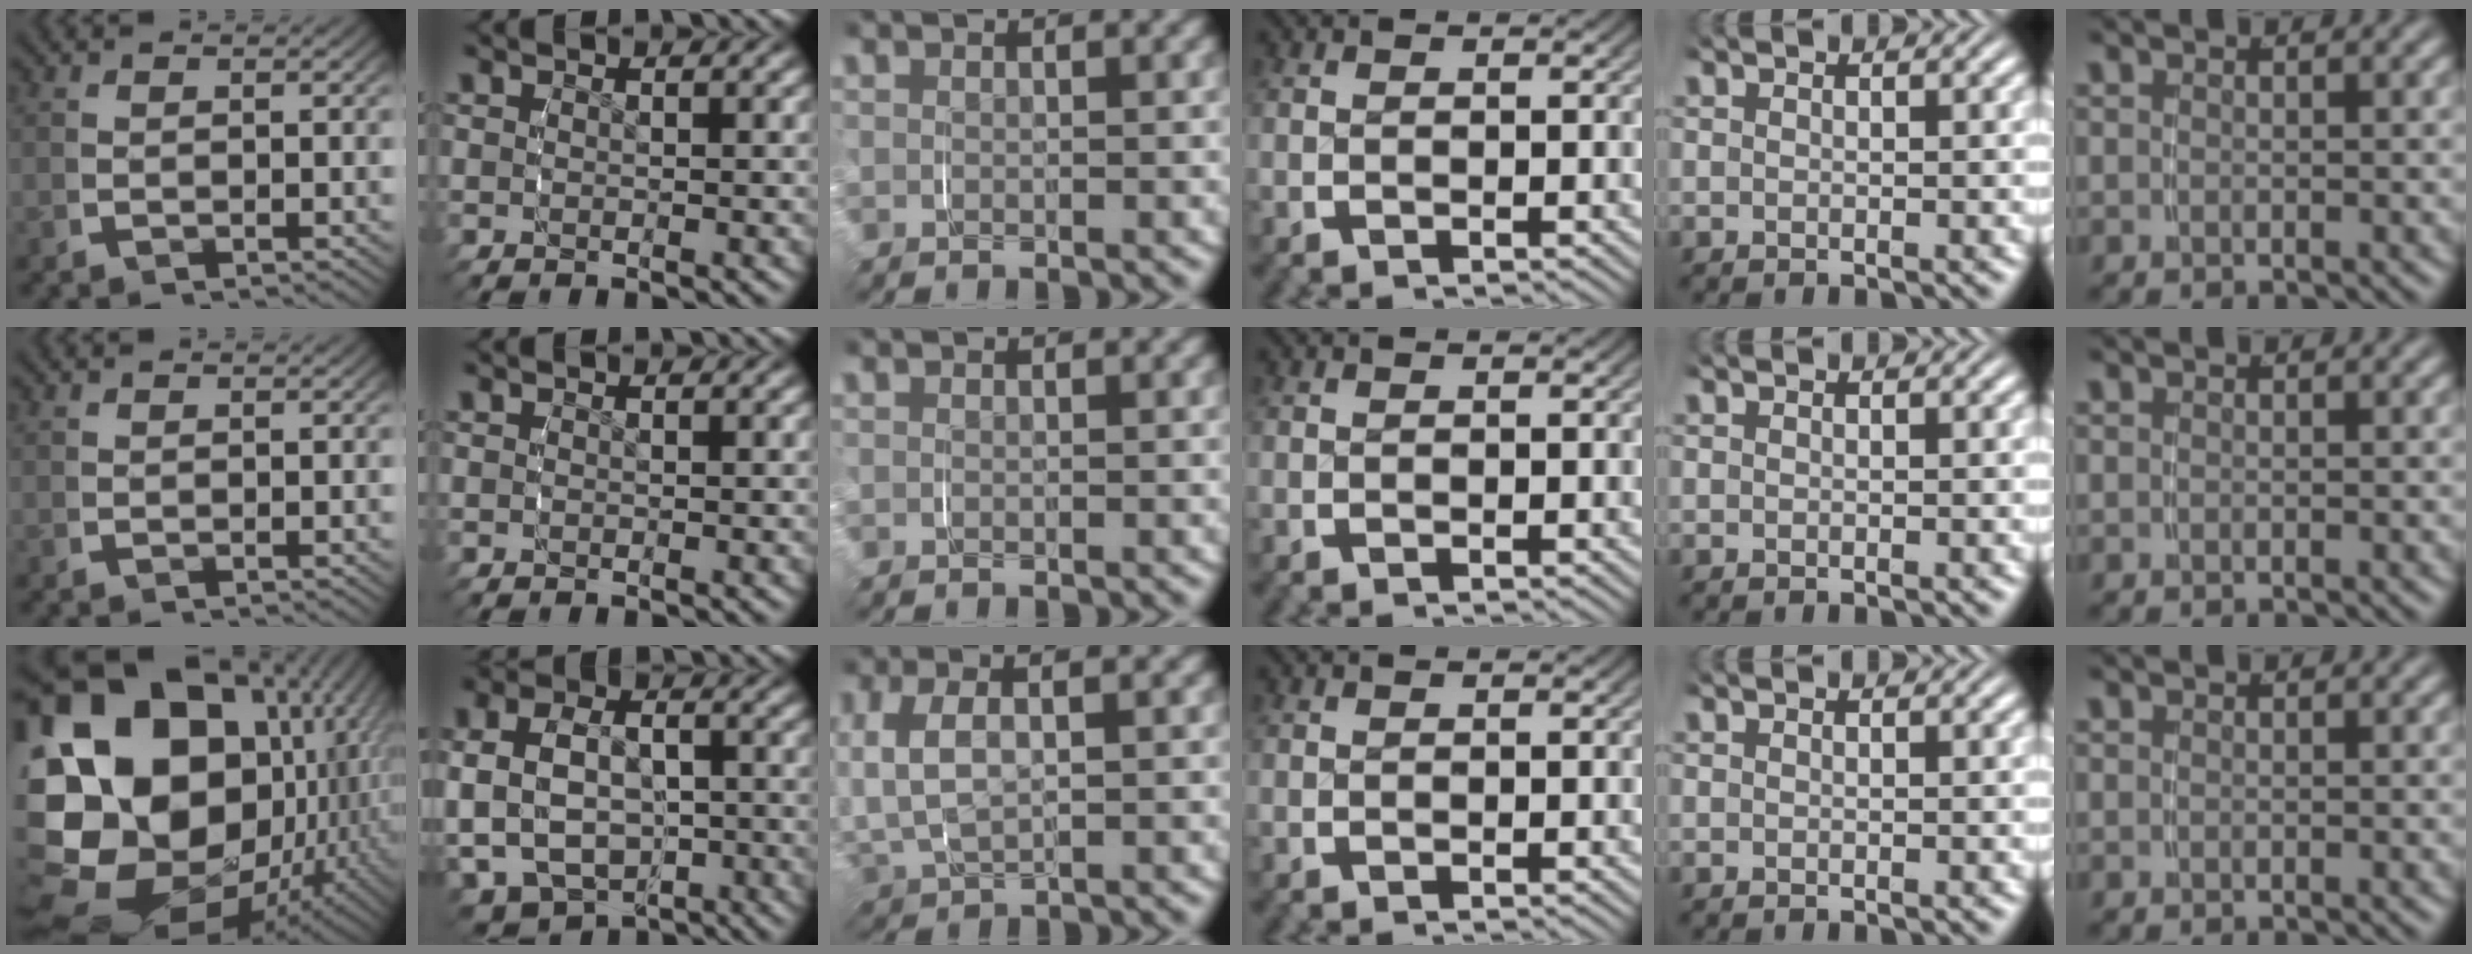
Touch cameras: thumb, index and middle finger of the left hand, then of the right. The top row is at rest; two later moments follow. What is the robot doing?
{"motion": "grasp_and_lifting", "object": "jacket"}